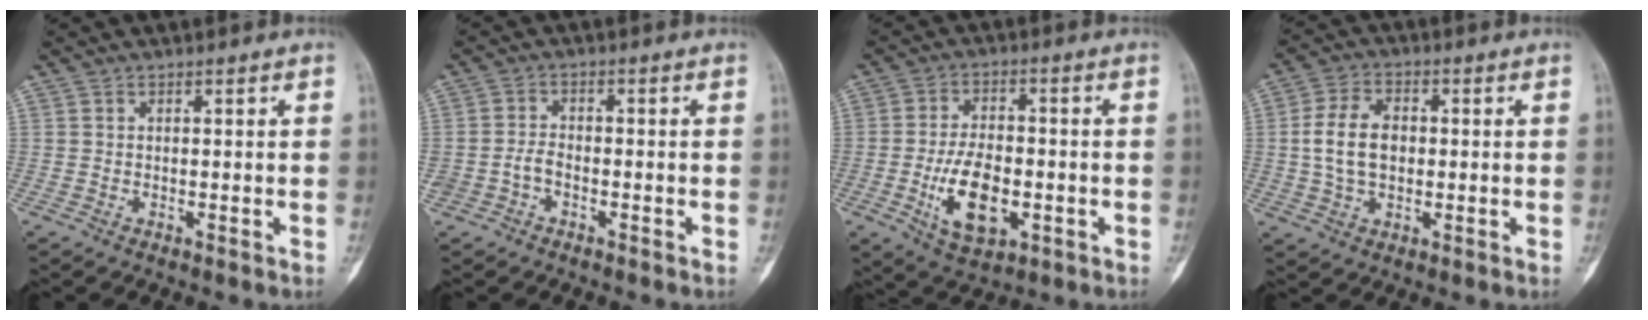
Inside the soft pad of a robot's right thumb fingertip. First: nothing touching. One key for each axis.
{"total": 2.9, "fx": -1.2, "fy": 2.0, "fz": 1.7, "tx": -0.029, "ty": 0.015, "tz": -0.024}
{"total": 11.3, "fx": -2.9, "fy": 6.1, "fz": 9.1, "tx": -0.149, "ty": 0.008, "tz": -0.042}
{"total": 8.9, "fx": 0.2, "fy": 5.9, "fz": 6.7, "tx": -0.119, "ty": 0.012, "tz": 0.002}